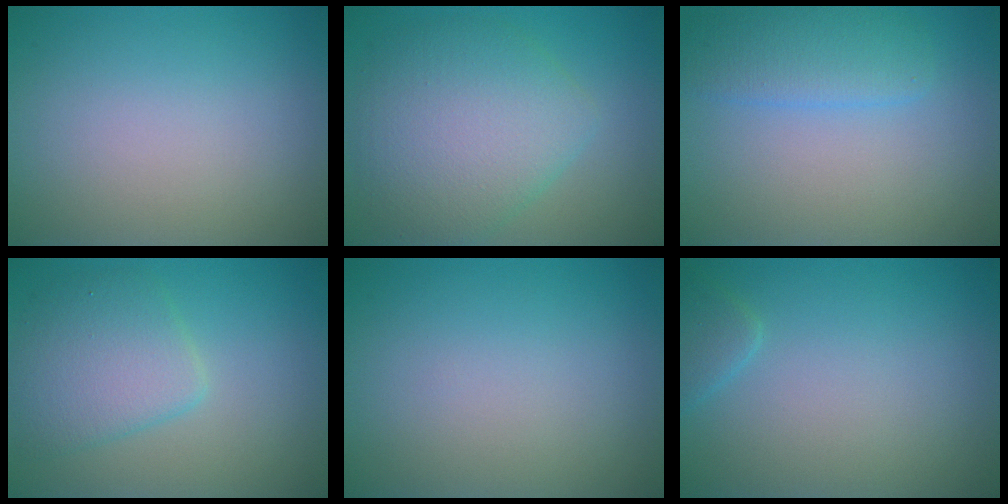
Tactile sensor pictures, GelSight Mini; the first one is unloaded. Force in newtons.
{"total": 7.0, "press": 7.0, "slide": 0.2}
{"total": 3.2, "press": 3.2, "slide": 0.1}
{"total": 4.3, "press": 4.3, "slide": 0.2}
{"total": 0.0}
{"total": 1.4, "press": 1.4, "slide": 0.1}